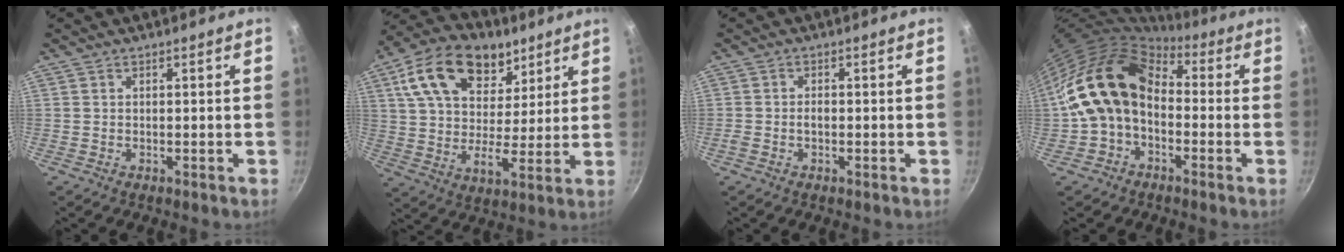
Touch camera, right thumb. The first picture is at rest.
{"total": 20.5, "force": [10.2, 12.9, 12.1], "torque": [-0.183, -0.021, 0.166]}
{"total": 1.4, "force": [-0.4, 0.8, 1.0], "torque": [-0.022, 0.009, -0.010]}
{"total": 15.2, "force": [-0.8, 11.1, 10.3], "torque": [-0.160, 0.049, -0.031]}